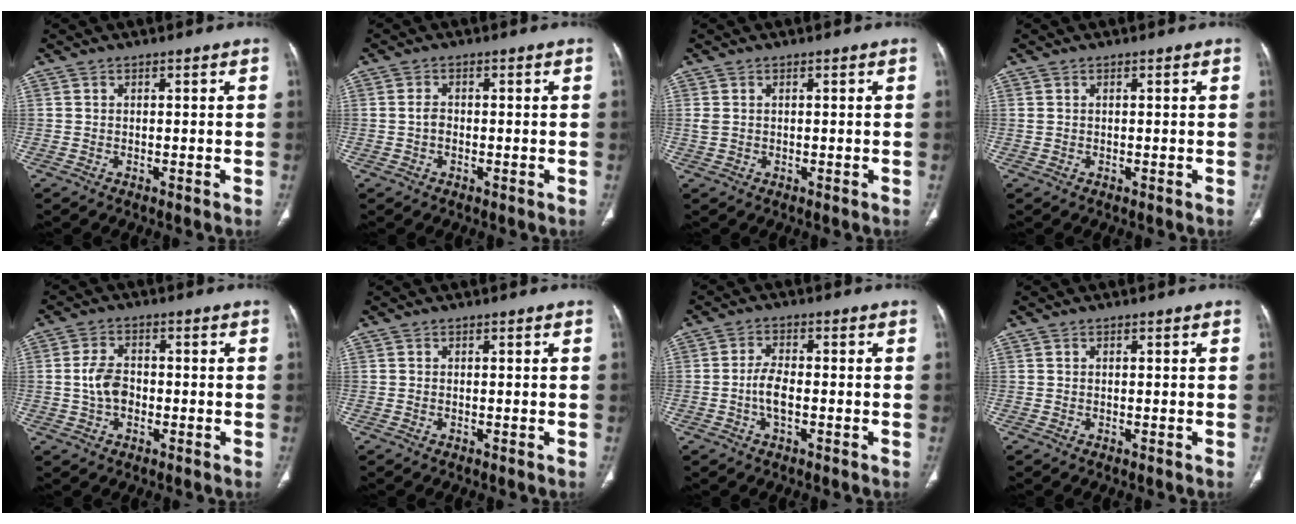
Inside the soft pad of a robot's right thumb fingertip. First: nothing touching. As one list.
[{"total": 2.0, "force": [-0.2, 1.3, 1.5], "torque": [-0.027, 0.006, -0.006]}, {"total": 1.7, "force": [0.4, 1.1, 1.2], "torque": [-0.039, 0.009, 0.013]}, {"total": 0.6, "force": [0.2, 0.3, 0.5], "torque": [-0.013, 0.010, 0.009]}, {"total": 5.7, "force": [-0.7, 3.8, 4.2], "torque": [-0.078, 0.013, -0.015]}, {"total": 0.0}, {"total": 4.4, "force": [-1.1, 1.9, 3.8], "torque": [-0.075, 0.011, -0.023]}, {"total": 0.0}]